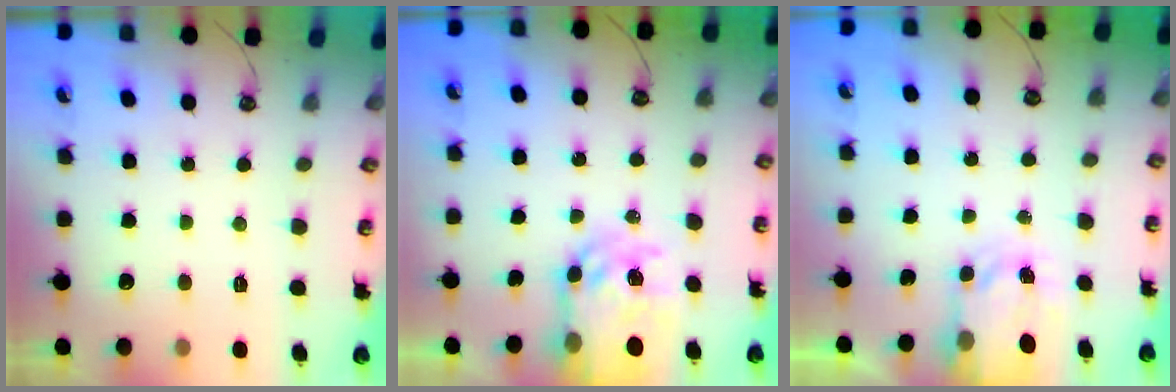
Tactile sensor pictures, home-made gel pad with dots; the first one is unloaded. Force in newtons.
{"total": 10.2, "press": 10.2, "slide": 1.0}
{"total": 4.4, "press": 4.4, "slide": 0.2}